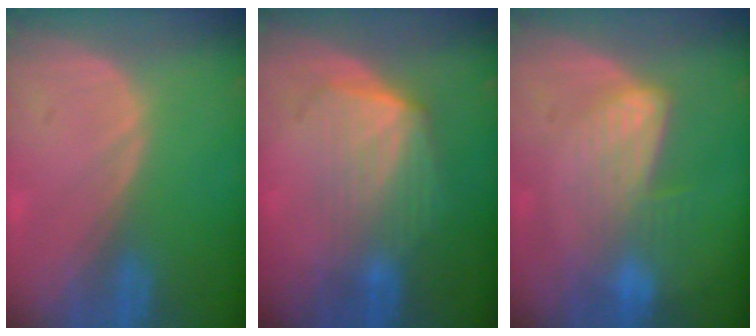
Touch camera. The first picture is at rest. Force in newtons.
{"total": 7.3, "press": 6.6, "slide": 3.2}
{"total": 7.0, "press": 5.8, "slide": 3.8}